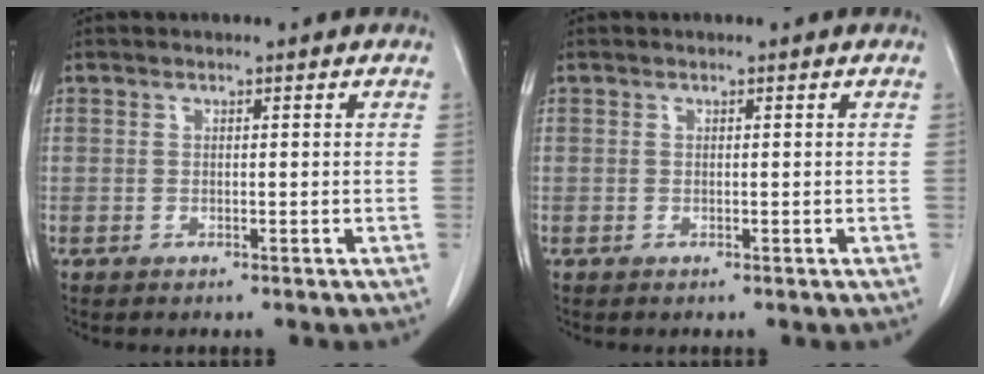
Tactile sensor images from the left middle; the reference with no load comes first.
{"total": 0.0}